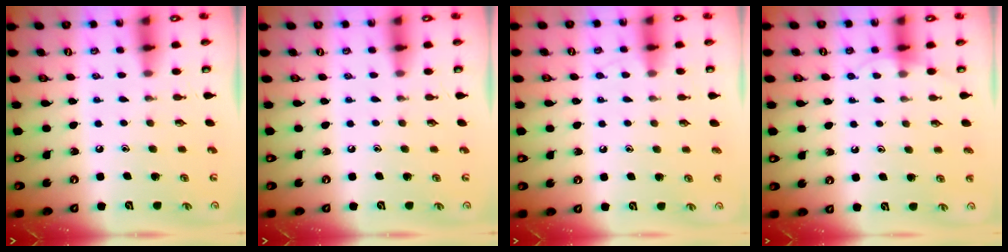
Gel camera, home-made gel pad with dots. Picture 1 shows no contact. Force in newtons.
{"total": 0.0}
{"total": 4.4, "press": 4.4, "slide": 0.5}
{"total": 3.2, "press": 3.2, "slide": 0.4}